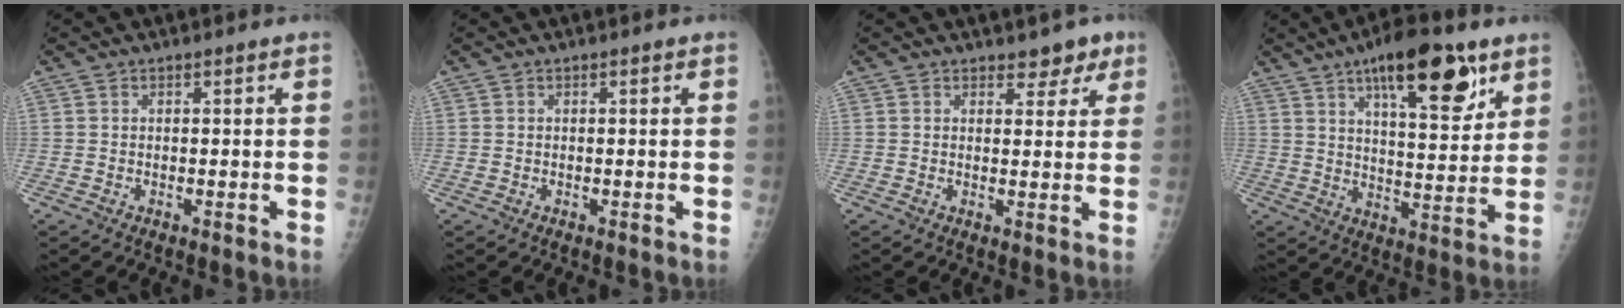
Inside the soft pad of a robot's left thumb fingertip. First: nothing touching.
{"total": 0.0}
{"total": 3.7, "force": [2.6, 2.2, 1.4], "torque": [0.014, -0.012, 0.032]}
{"total": 17.3, "force": [9.8, 6.1, 12.9], "torque": [-0.158, -0.043, 0.150]}